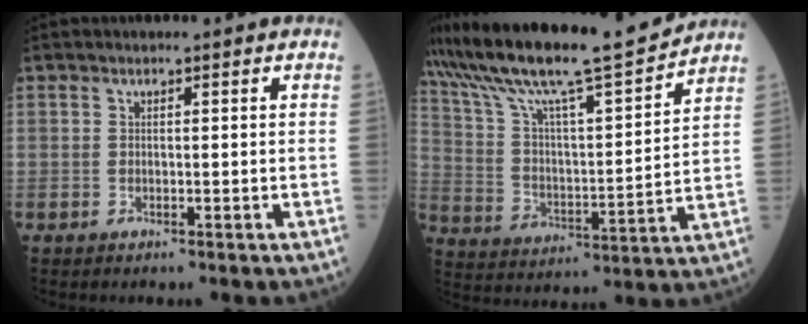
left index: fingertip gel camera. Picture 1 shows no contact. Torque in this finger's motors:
{"motor_torque": [1.09, -1.05, 0.71, 0.21]}